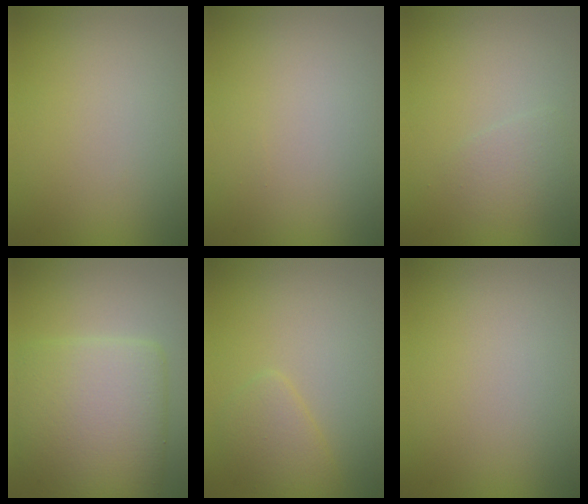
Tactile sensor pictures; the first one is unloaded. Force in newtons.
{"total": 0.0}
{"total": 1.6, "press": 1.6, "slide": 0.1}
{"total": 7.8, "press": 7.8, "slide": 0.2}
{"total": 2.2, "press": 2.2, "slide": 0.1}
{"total": 0.0}